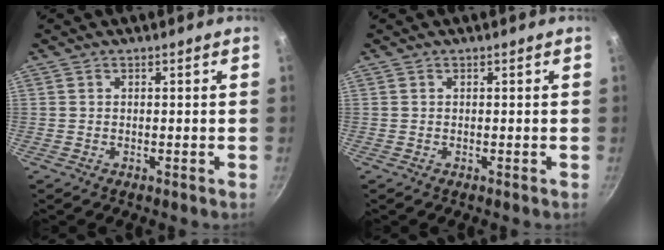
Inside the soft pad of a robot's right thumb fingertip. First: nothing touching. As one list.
[{"total": 0.0}]